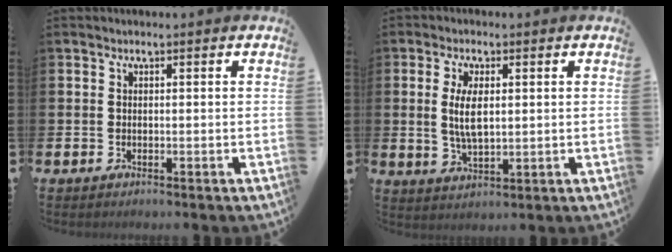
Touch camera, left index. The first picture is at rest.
{"total": 5.1, "force": [1.2, 2.1, 4.5], "torque": [-0.076, -0.001, 0.017]}